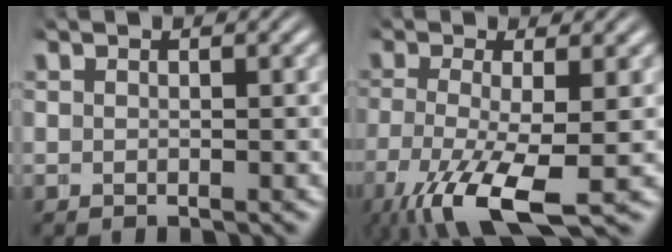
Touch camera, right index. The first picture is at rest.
{"total": 6.3, "force": [-3.0, 2.2, 5.1], "torque": [-0.115, -0.043, -0.024]}